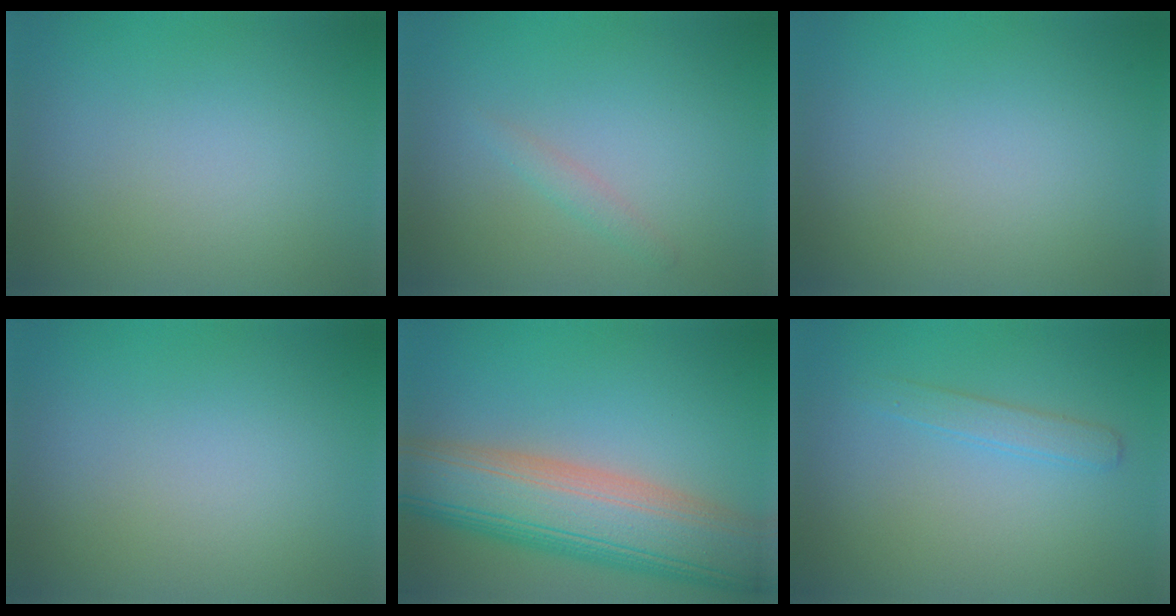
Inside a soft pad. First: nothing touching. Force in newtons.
{"total": 1.1, "press": 1.1, "slide": 0.2}
{"total": 0.0}
{"total": 0.0}
{"total": 11.5, "press": 11.5, "slide": 0.6}
{"total": 1.7, "press": 1.7, "slide": 0.1}